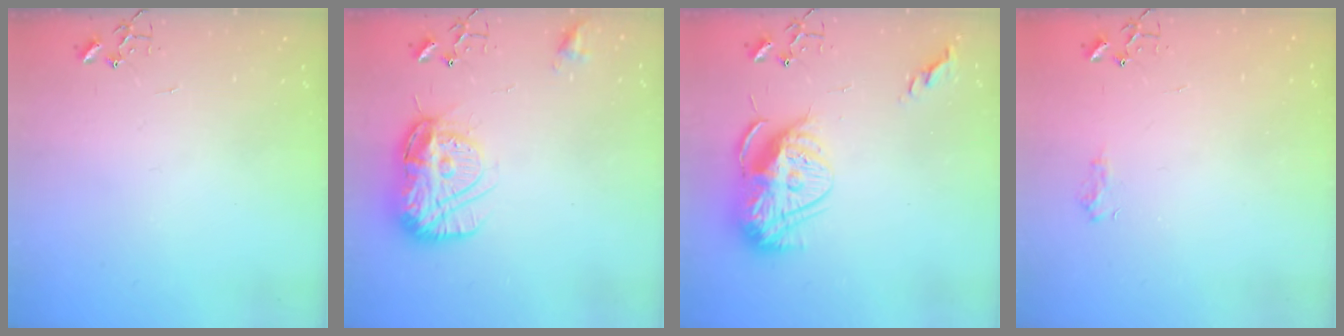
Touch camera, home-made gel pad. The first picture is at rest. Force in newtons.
{"total": 16.8, "press": 16.7, "slide": 1.5}
{"total": 15.6, "press": 15.6, "slide": 1.2}
{"total": 6.6, "press": 6.6, "slide": 0.8}